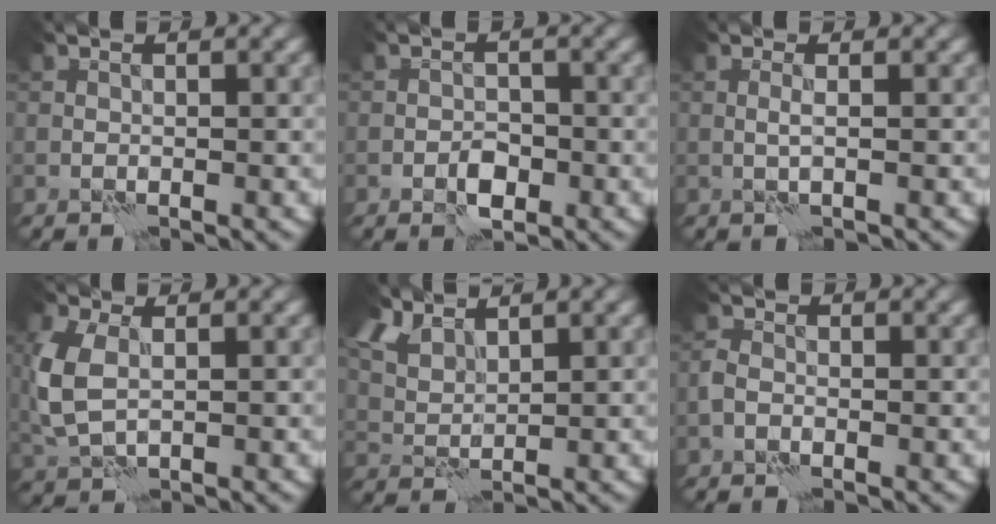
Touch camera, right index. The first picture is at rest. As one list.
[{"total": 1.9, "force": [-1.1, 1.0, 1.3], "torque": [-0.017, 0.003, -0.018]}, {"total": 0.7, "force": [0.2, -0.4, 0.6], "torque": [-0.016, 0.000, 0.002]}, {"total": 4.9, "force": [0.5, 3.3, 3.6], "torque": [-0.109, -0.005, 0.012]}, {"total": 3.8, "force": [3.2, 1.5, 1.4], "torque": [-0.043, -0.003, 0.075]}, {"total": 0.8, "force": [-0.5, 0.5, 0.4], "torque": [-0.010, 0.003, -0.015]}]